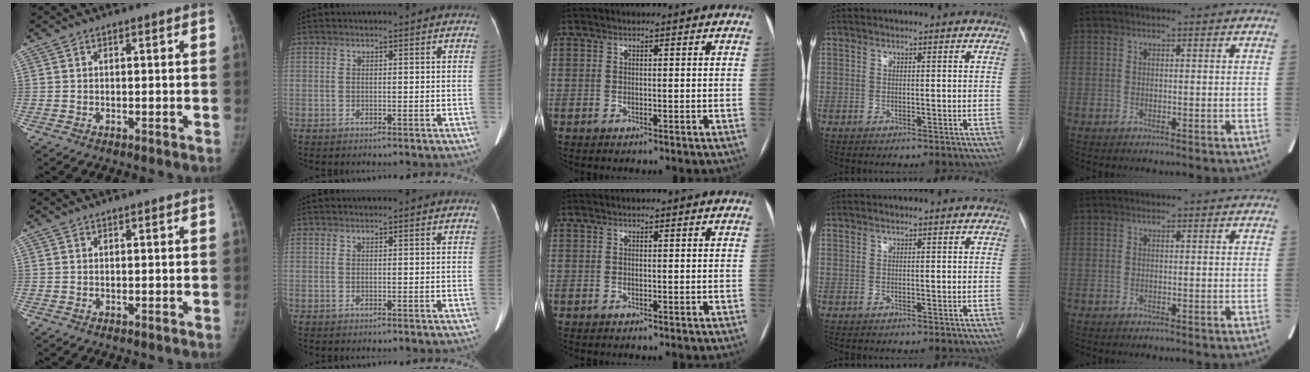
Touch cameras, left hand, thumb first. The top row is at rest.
{}